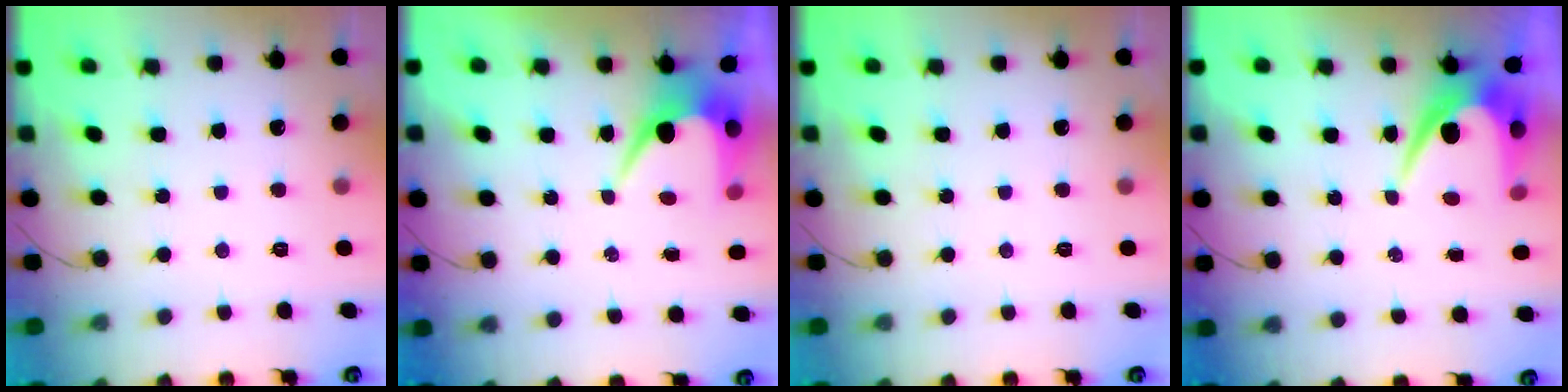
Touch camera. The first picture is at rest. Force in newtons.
{"total": 6.3, "press": 6.3, "slide": 0.3}
{"total": 0.0}
{"total": 7.6, "press": 7.6, "slide": 0.5}